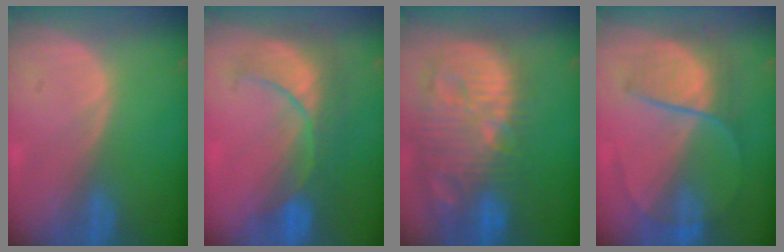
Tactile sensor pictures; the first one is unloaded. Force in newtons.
{"total": 8.1, "press": 8.0, "slide": 0.8}
{"total": 14.4, "press": 12.5, "slide": 7.2}
{"total": 6.9, "press": 6.6, "slide": 1.7}